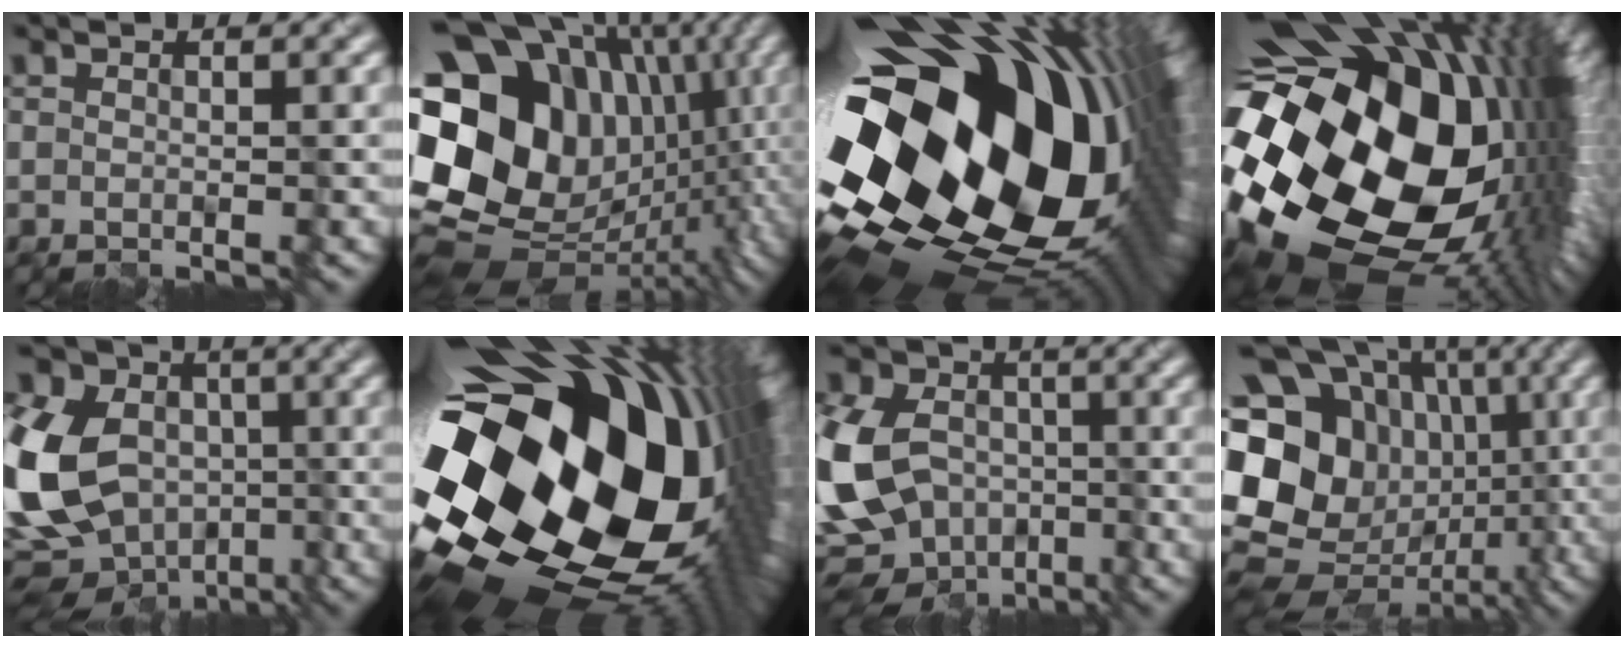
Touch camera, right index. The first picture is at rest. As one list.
[{"total": 20.6, "force": [1.0, 16.0, 12.9], "torque": [-0.251, -0.005, 0.029]}, {"total": 21.1, "force": [0.1, 12.2, 17.3], "torque": [-0.285, -0.085, 0.021]}, {"total": 22.4, "force": [-2.9, 14.8, 16.6], "torque": [-0.292, -0.041, -0.045]}, {"total": 19.2, "force": [-2.6, 15.0, 11.7], "torque": [-0.261, 0.007, -0.057]}, {"total": 21.3, "force": [-2.0, 12.8, 16.9], "torque": [-0.293, -0.077, -0.024]}, {"total": 18.0, "force": [-4.4, 14.3, 10.1], "torque": [-0.213, -0.004, -0.103]}, {"total": 21.6, "force": [0.5, 18.6, 11.0], "torque": [-0.216, 0.033, -0.031]}]